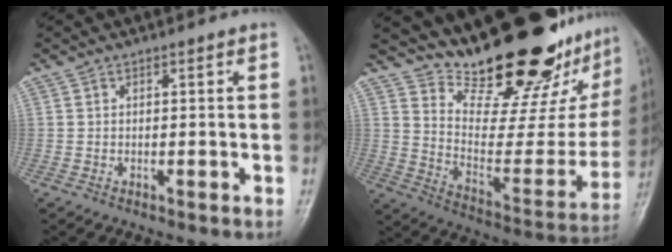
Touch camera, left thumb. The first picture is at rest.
{"total": 28.5, "force": [22.6, 8.5, 15.1], "torque": [-0.196, -0.150, 0.328]}